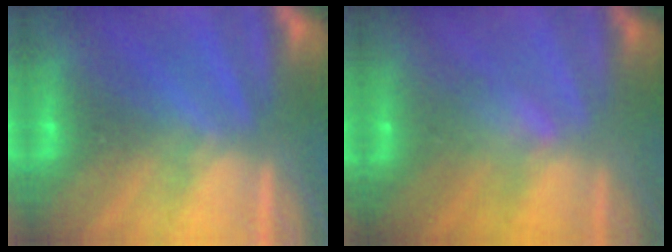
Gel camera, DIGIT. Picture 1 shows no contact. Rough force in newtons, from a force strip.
{"total": 2.7}